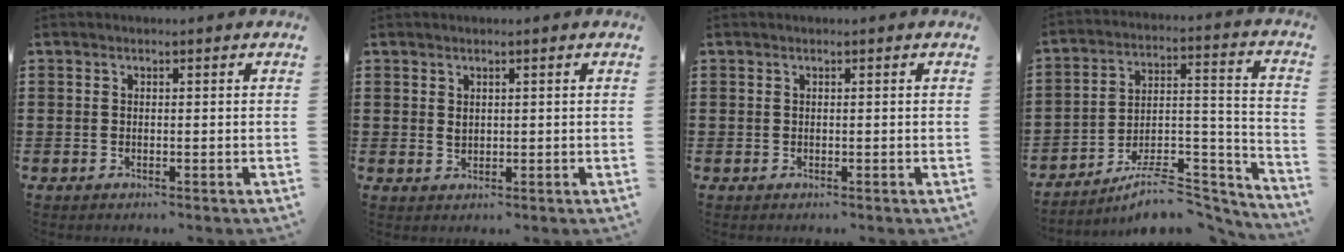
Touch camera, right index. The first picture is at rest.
{"total": 1.3, "force": [0.8, 0.8, 0.6], "torque": [-0.014, 0.003, 0.015]}
{"total": 0.0}
{"total": 8.5, "force": [-6.8, 2.8, 4.4], "torque": [-0.065, 0.014, -0.126]}